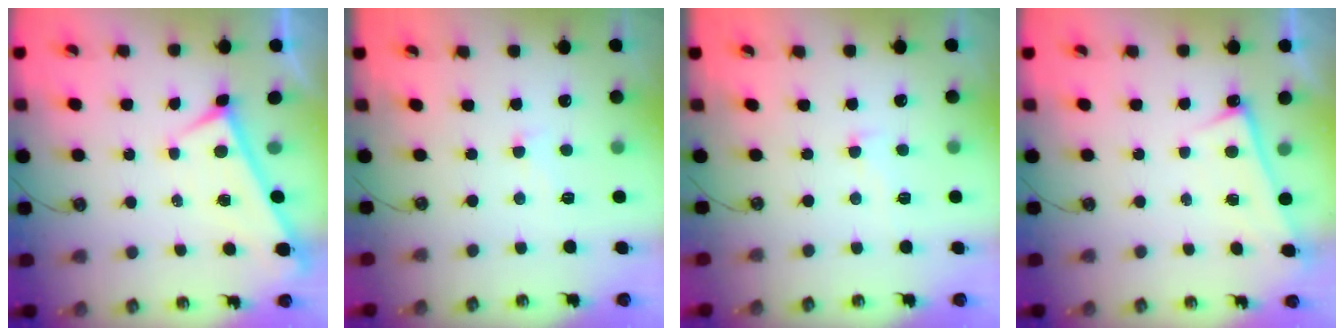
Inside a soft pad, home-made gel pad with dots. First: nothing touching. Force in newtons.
{"total": 0.9, "press": 0.3, "slide": 0.9}
{"total": 1.8, "press": 1.8, "slide": 0.5}
{"total": 0.7, "press": 0.5, "slide": 0.4}